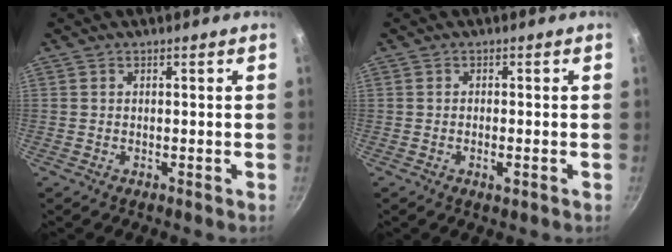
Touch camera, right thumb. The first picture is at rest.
{"total": 1.8, "force": [-0.7, 0.5, 1.6], "torque": [-0.036, 0.000, -0.015]}